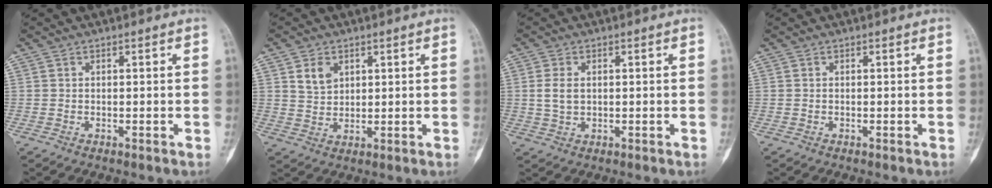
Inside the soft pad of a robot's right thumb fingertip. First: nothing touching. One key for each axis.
{"total": 4.5, "fx": 2.1, "fy": 3.3, "fz": 2.3, "tx": -0.026, "ty": -0.015, "tz": 0.043}
{"total": 3.7, "fx": 0.5, "fy": 2.3, "fz": 2.8, "tx": -0.056, "ty": -0.002, "tz": 0.012}
{"total": 0.0}